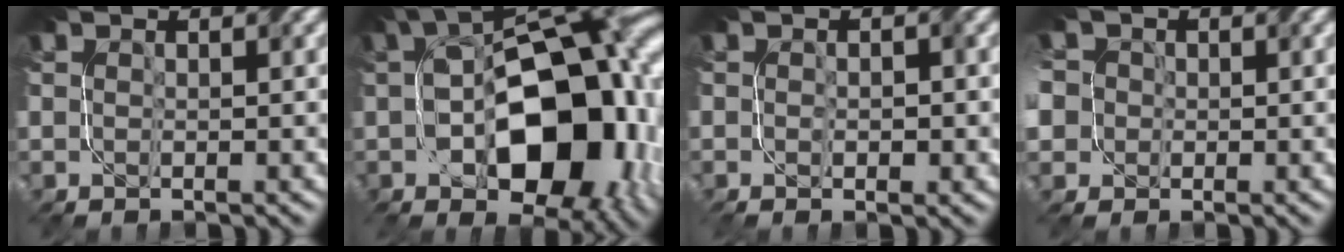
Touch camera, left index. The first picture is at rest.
{"total": 17.7, "force": [-0.8, 10.4, 14.3], "torque": [-0.187, 0.007, -0.011]}
{"total": 2.2, "force": [-0.5, 1.0, 1.9], "torque": [-0.026, 0.000, 0.001]}
{"total": 7.0, "force": [0.3, 6.3, 2.9], "torque": [-0.071, 0.031, -0.036]}